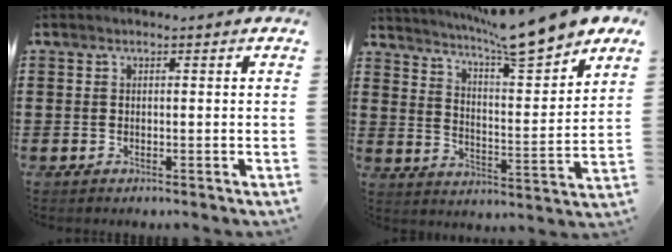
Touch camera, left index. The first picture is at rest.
{"total": 8.6, "force": [8.1, -0.5, 2.9], "torque": [-0.073, -0.062, 0.135]}